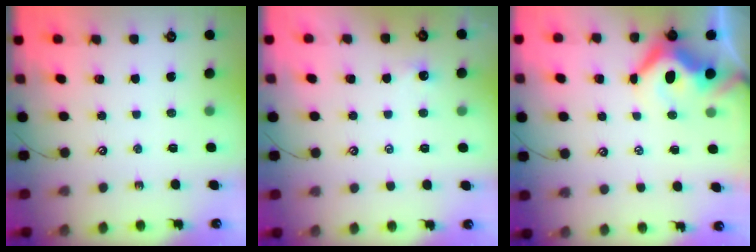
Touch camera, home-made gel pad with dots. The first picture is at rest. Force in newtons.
{"total": 1.8, "press": 1.8, "slide": 0.3}
{"total": 6.2, "press": 6.0, "slide": 1.5}